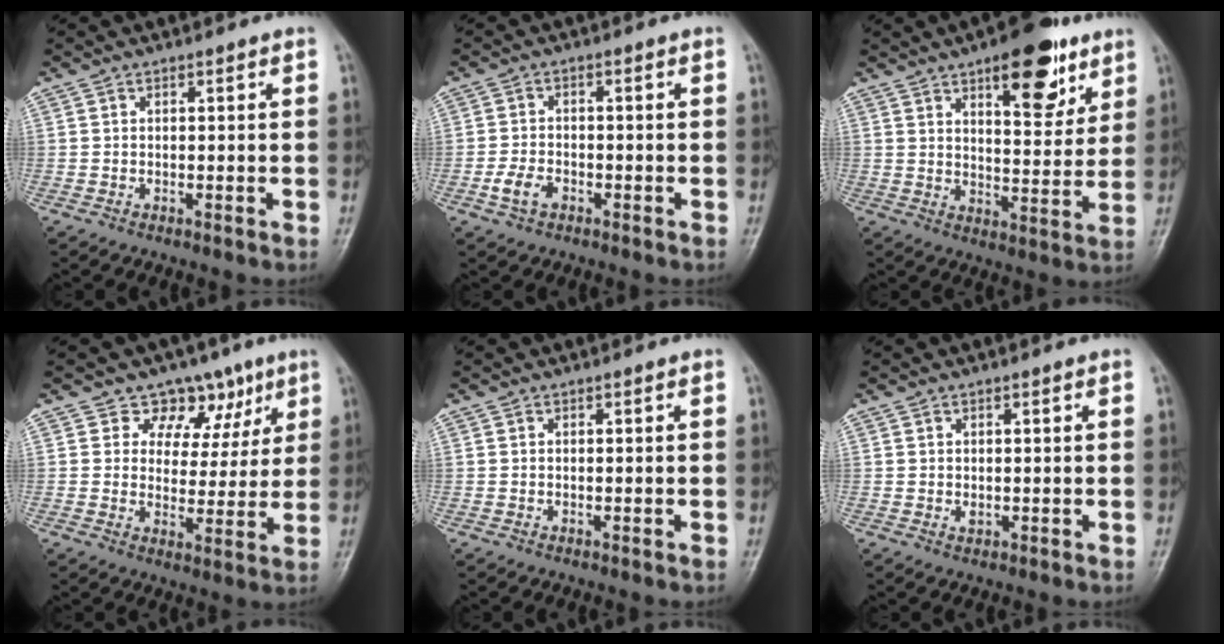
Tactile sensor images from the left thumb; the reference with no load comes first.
{"total": 3.9, "force": [-1.9, 2.5, 2.4], "torque": [-0.047, 0.012, -0.036]}
{"total": 14.6, "force": [8.3, 6.0, 10.4], "torque": [-0.105, -0.040, 0.119]}
{"total": 9.3, "force": [5.7, 6.9, 2.5], "torque": [0.016, -0.018, 0.079]}
{"total": 0.0}
{"total": 1.4, "force": [0.2, 0.8, 1.0], "torque": [-0.013, -0.003, 0.007]}